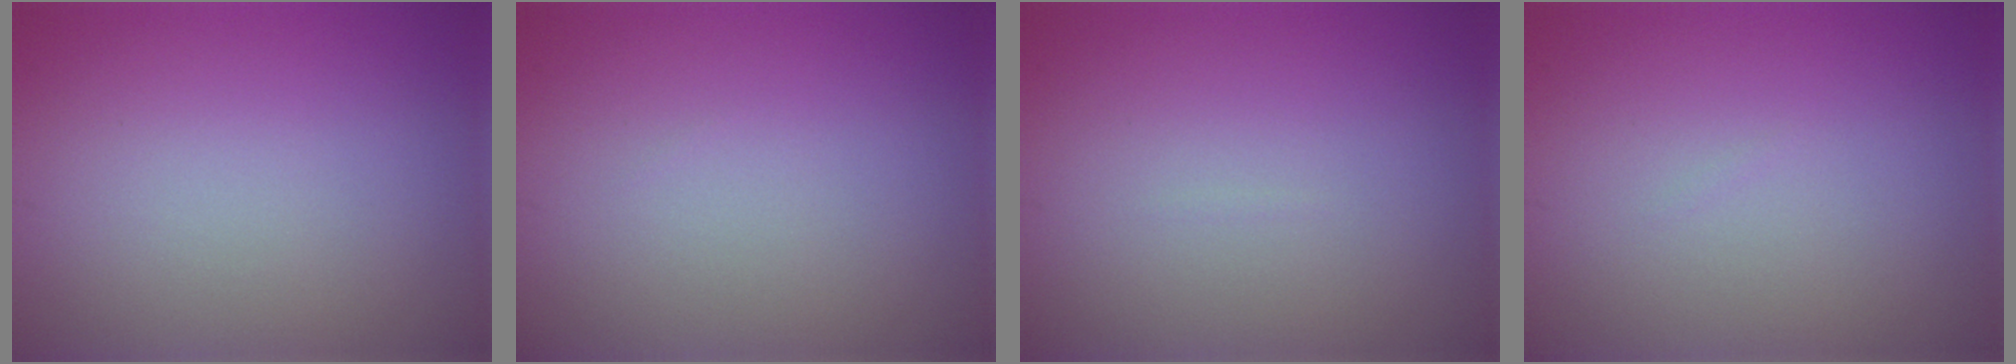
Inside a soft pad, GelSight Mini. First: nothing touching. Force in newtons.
{"total": 0.0}
{"total": 0.0}
{"total": 0.0}